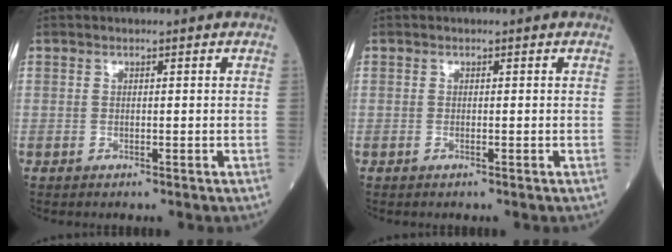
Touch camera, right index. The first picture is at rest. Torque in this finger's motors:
{"motor_torque": [0.02, -0.04, 0.04, 0.01]}